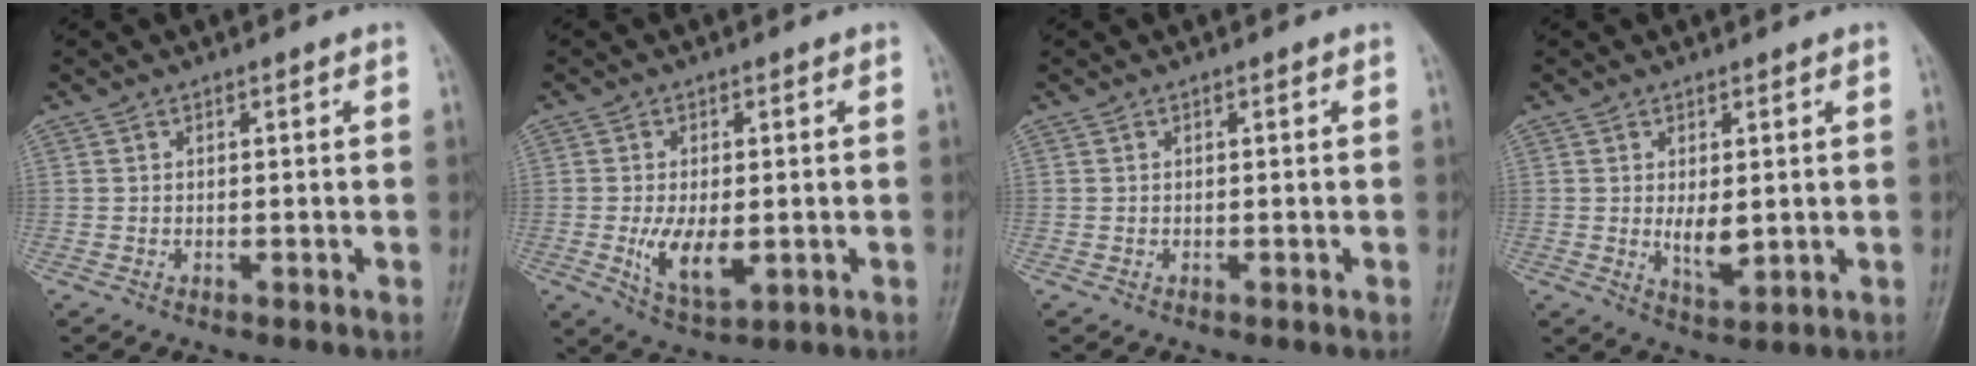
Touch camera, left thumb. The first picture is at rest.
{"total": 7.7, "force": [-1.2, 3.9, 6.6], "torque": [-0.115, -0.012, -0.012]}
{"total": 0.0}
{"total": 4.9, "force": [0.2, 2.3, 4.3], "torque": [-0.060, -0.014, 0.014]}